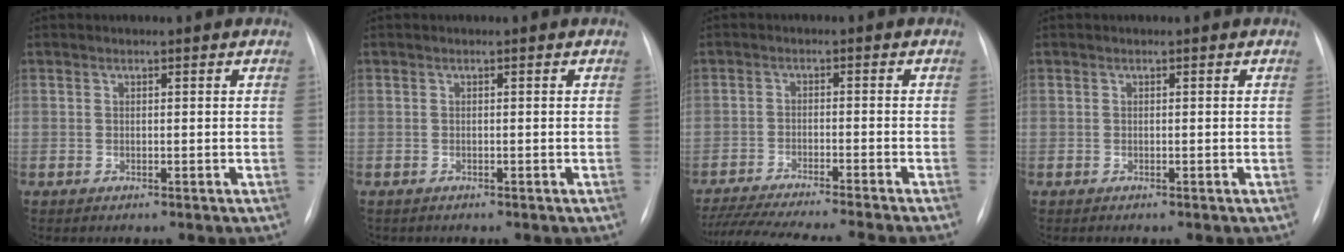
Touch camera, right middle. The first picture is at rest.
{"total": 0.6, "force": [-0.5, 0.3, 0.0], "torque": [-0.009, 0.002, -0.008]}
{"total": 18.9, "force": [-16.8, -0.4, 8.6], "torque": [-0.140, -0.044, -0.248]}
{"total": 0.0}